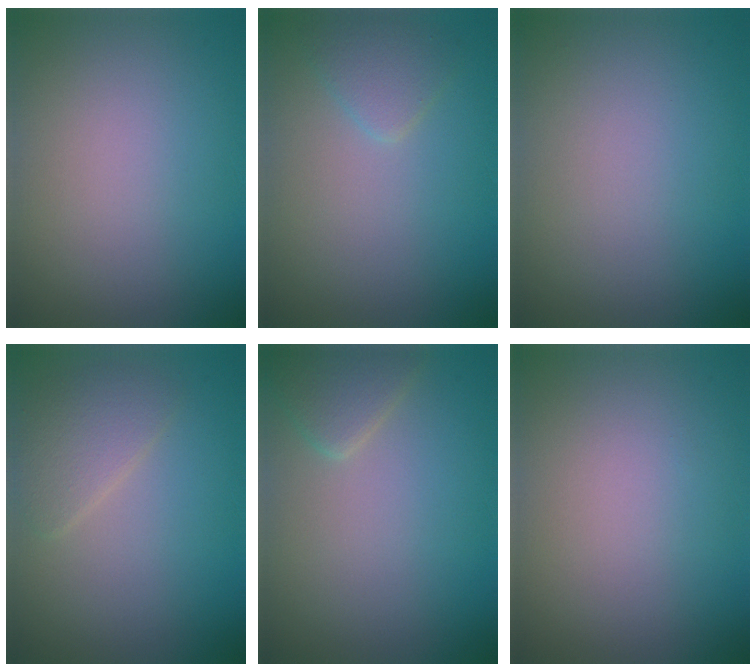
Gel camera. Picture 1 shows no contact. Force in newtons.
{"total": 1.7, "press": 1.7, "slide": 0.1}
{"total": 0.0}
{"total": 2.4, "press": 2.4, "slide": 0.1}
{"total": 2.1, "press": 2.1, "slide": 0.1}
{"total": 0.0}